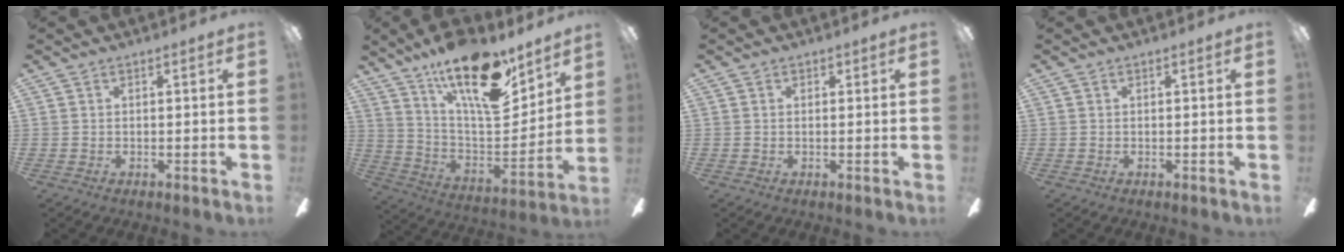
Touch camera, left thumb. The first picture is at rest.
{"total": 22.9, "force": [15.2, 8.2, 15.0], "torque": [-0.248, -0.094, 0.260]}
{"total": 0.9, "force": [0.5, 0.6, 0.3], "torque": [0.001, -0.001, 0.007]}
{"total": 0.0}